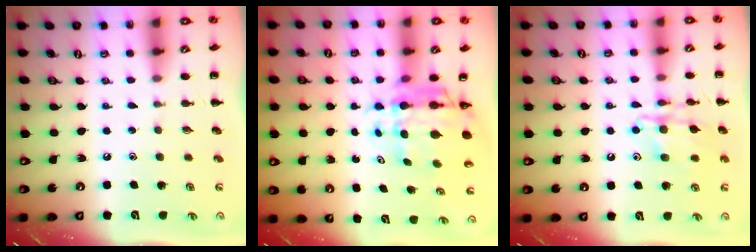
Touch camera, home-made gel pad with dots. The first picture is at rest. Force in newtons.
{"total": 8.1, "press": 7.8, "slide": 2.4}
{"total": 14.0, "press": 14.0, "slide": 1.1}